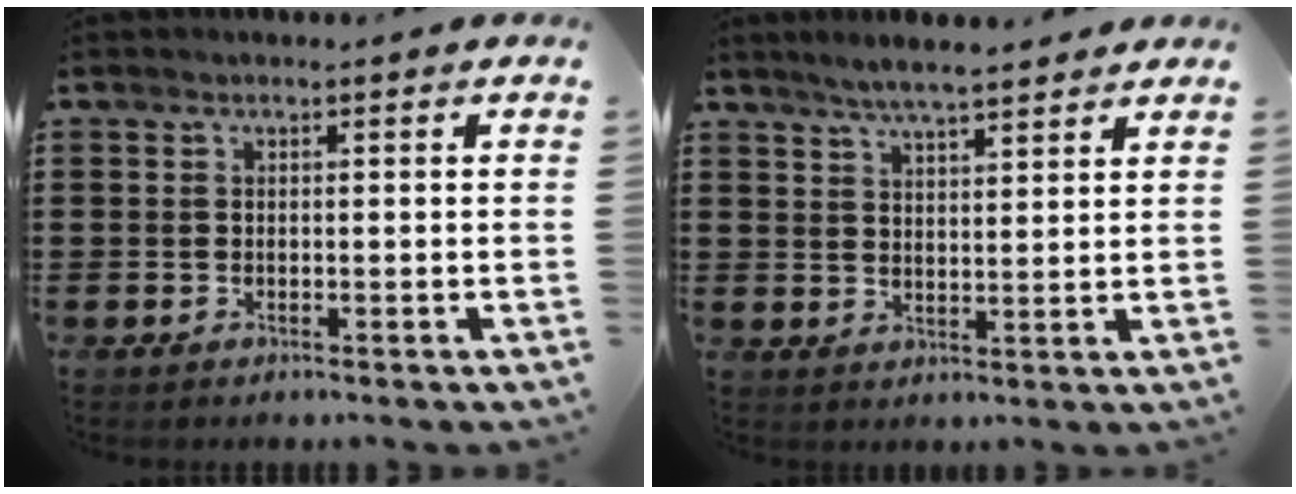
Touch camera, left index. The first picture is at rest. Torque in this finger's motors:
{"motor_torque": [0.57, -0.67, 0.13, 0.08]}